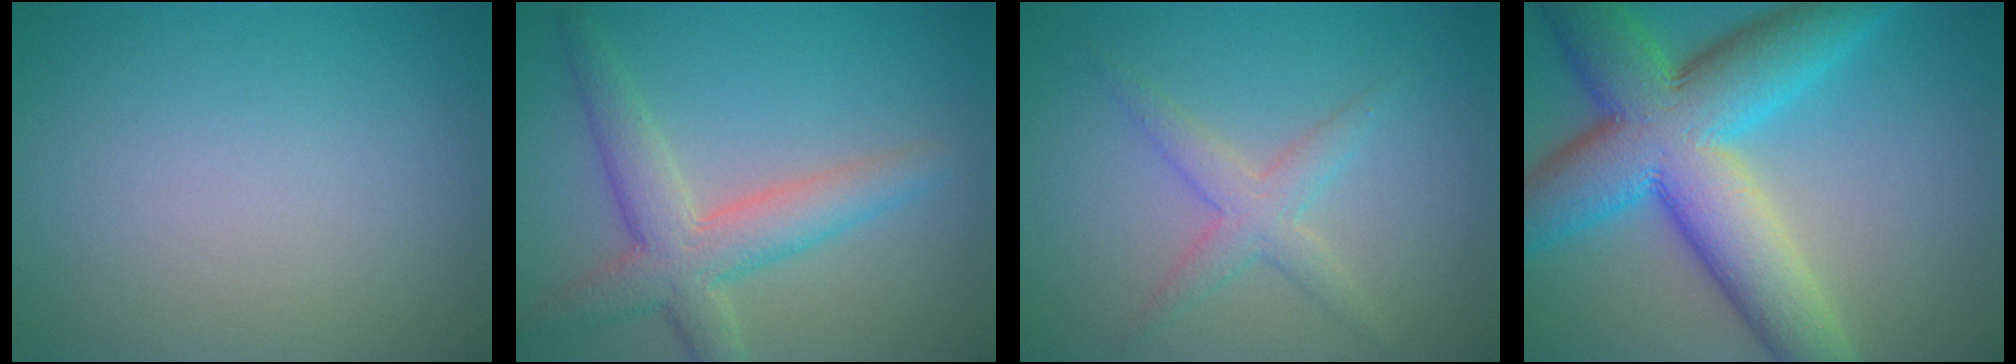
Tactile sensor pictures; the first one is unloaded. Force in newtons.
{"total": 5.3, "press": 5.3, "slide": 0.3}
{"total": 2.7, "press": 2.7, "slide": 0.1}
{"total": 13.1, "press": 13.1, "slide": 0.4}